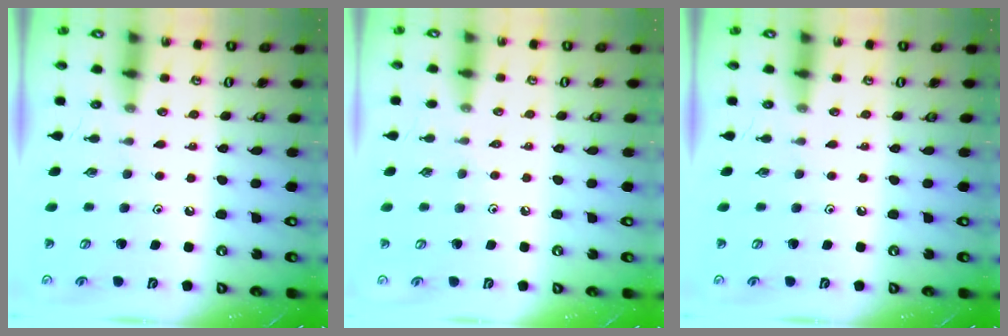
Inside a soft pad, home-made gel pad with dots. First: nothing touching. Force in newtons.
{"total": 3.4, "press": 3.3, "slide": 0.6}
{"total": 0.0}